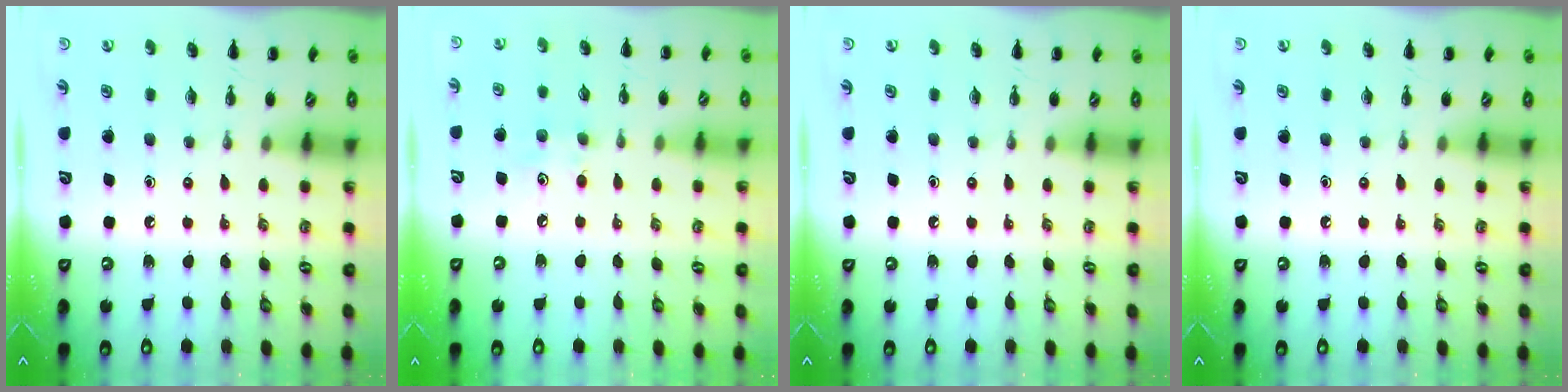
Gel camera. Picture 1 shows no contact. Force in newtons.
{"total": 4.6, "press": 4.5, "slide": 1.2}
{"total": 0.0}
{"total": 0.0}